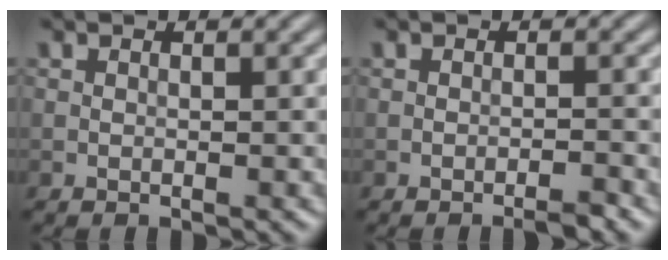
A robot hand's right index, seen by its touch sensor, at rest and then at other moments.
{"total": 1.4, "force": [-1.1, 0.1, 0.9], "torque": [-0.009, 0.002, -0.020]}